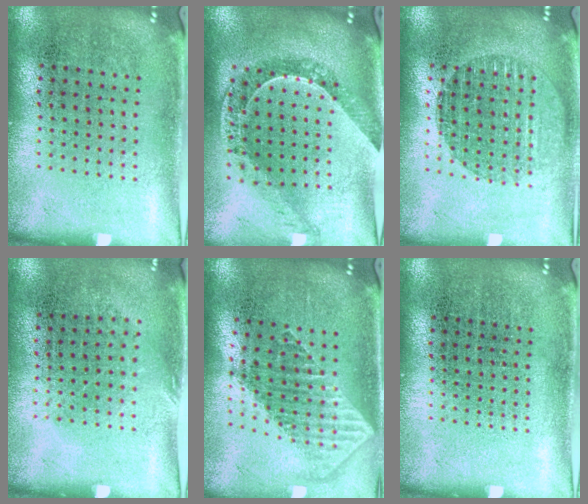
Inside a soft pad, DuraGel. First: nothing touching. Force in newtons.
{"total": 1.1, "press": 1.1, "slide": 0.2}
{"total": 1.5, "press": 1.3, "slide": 0.7}
{"total": 0.8, "press": 0.6, "slide": 0.5}
{"total": 1.8, "press": 1.5, "slide": 1.1}
{"total": 0.0}